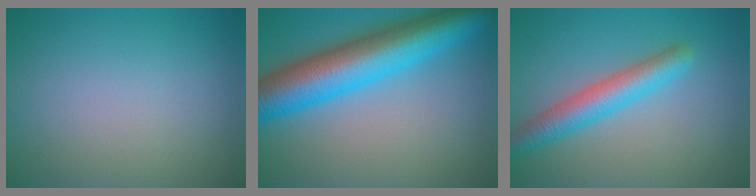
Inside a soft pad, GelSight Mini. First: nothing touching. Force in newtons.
{"total": 10.3, "press": 10.3, "slide": 0.4}
{"total": 4.4, "press": 4.4, "slide": 0.1}